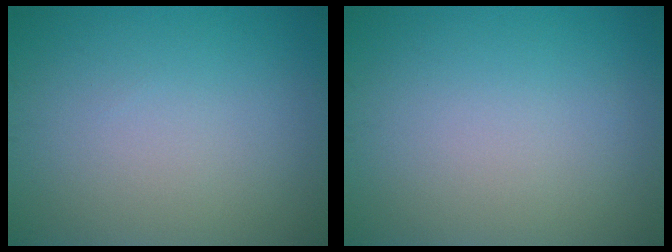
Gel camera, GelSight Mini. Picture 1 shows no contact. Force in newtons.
{"total": 0.0}